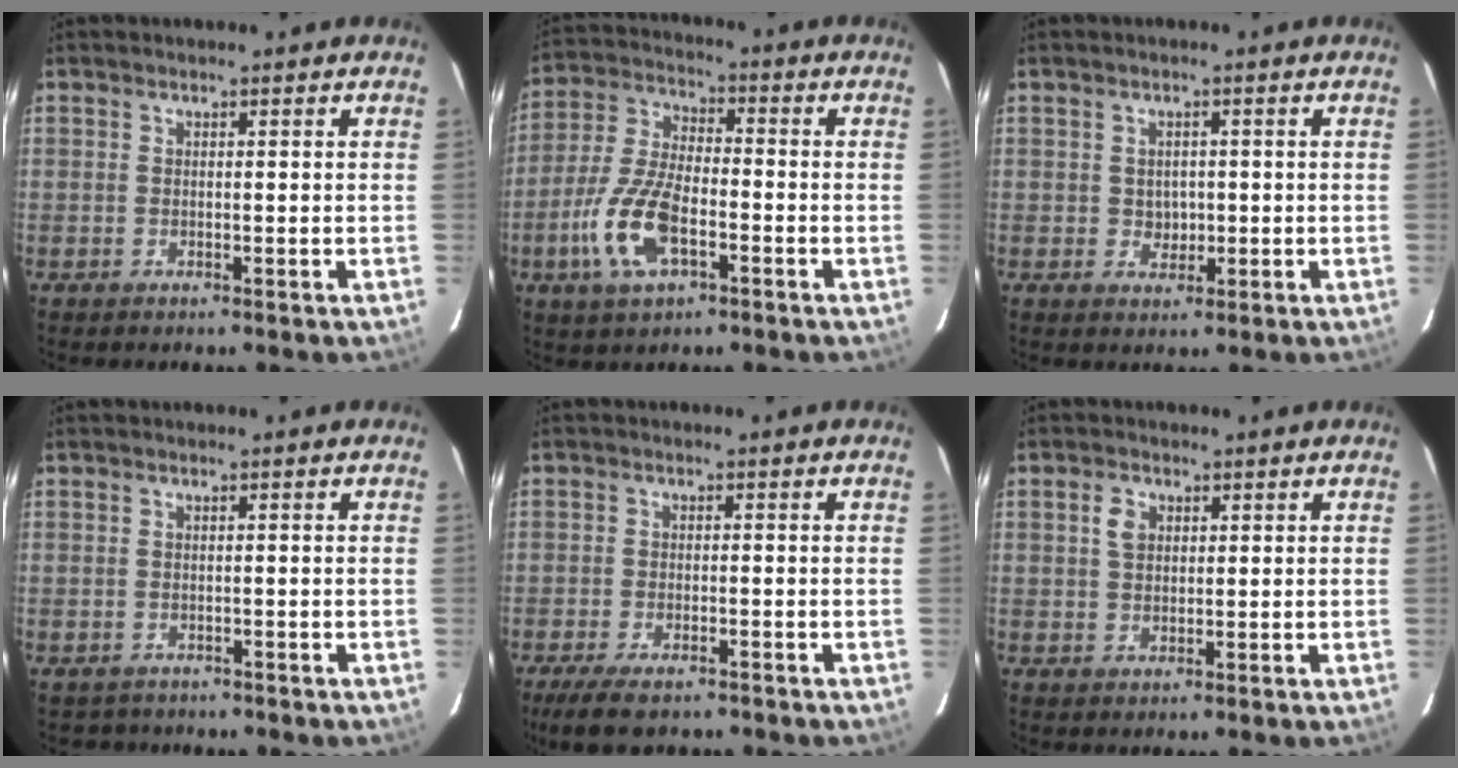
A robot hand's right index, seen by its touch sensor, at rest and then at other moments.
{"total": 12.6, "force": [-4.9, 5.4, 10.3], "torque": [-0.226, -0.003, -0.094]}
{"total": 2.7, "force": [-0.1, 2.5, 1.0], "torque": [-0.015, 0.004, 0.004]}
{"total": 1.9, "force": [-1.4, 1.2, -0.2], "torque": [-0.002, 0.001, -0.018]}
{"total": 7.5, "force": [-5.7, 2.5, 4.1], "torque": [-0.105, -0.025, -0.099]}
{"total": 2.9, "force": [0.9, 2.2, 1.7], "torque": [-0.028, 0.009, 0.018]}